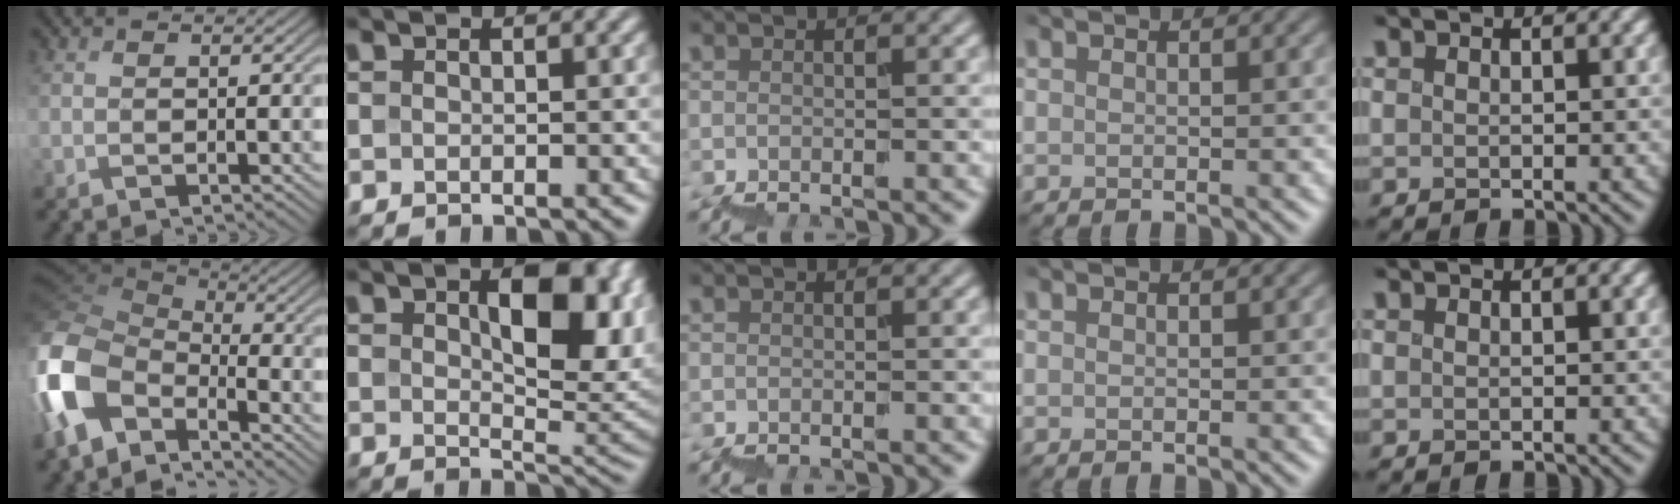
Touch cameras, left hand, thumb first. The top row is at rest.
{"thumb": {"total": 12.4, "force": [-5.9, 7.2, 8.3], "torque": [-0.220, -0.018, -0.126]}, "index": {"total": 9.4, "force": [2.3, 4.5, 7.9], "torque": [-0.114, 0.000, 0.040]}}